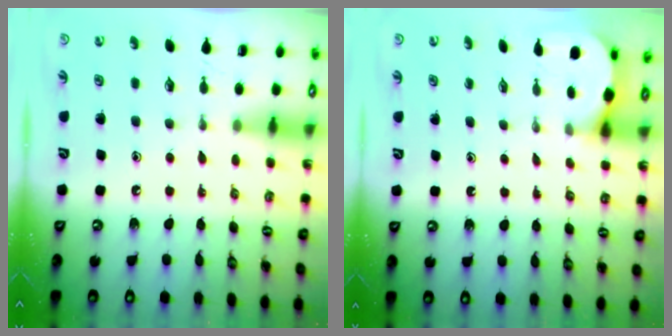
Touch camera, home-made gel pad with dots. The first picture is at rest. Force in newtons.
{"total": 2.6, "press": 2.6, "slide": 0.2}